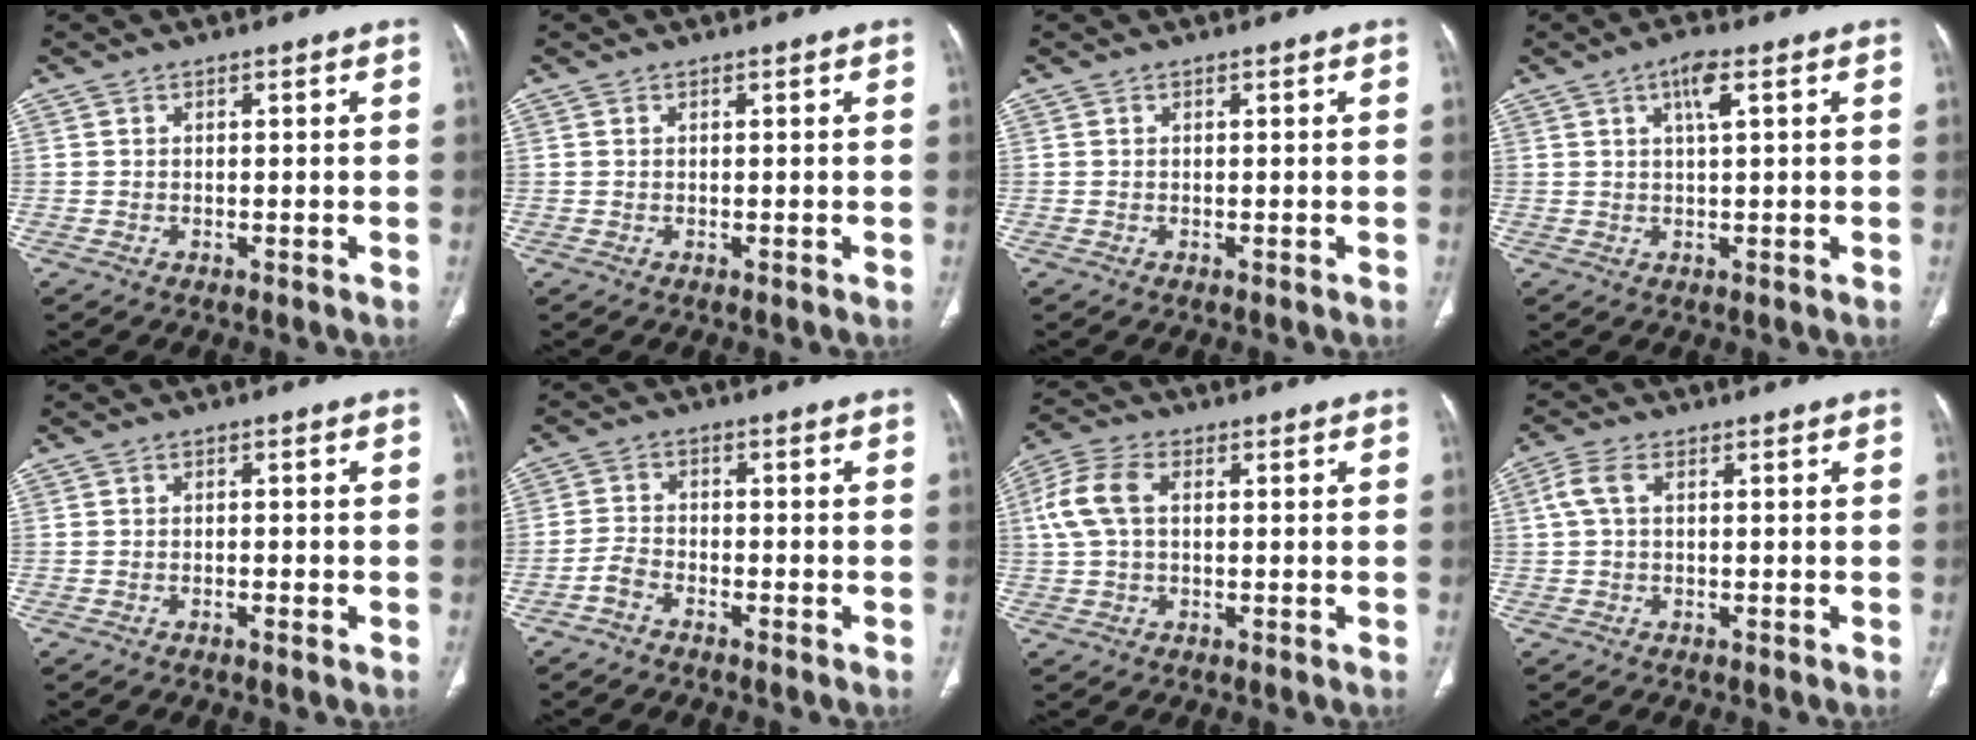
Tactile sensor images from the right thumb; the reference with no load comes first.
{"total": 0.0}
{"total": 0.0}
{"total": 4.2, "force": [1.7, 0.7, 3.8], "torque": [-0.069, 0.001, 0.030]}
{"total": 1.0, "force": [-0.5, 0.2, 0.9], "torque": [-0.016, 0.006, -0.007]}
{"total": 2.9, "force": [-2.3, 1.3, 1.3], "torque": [-0.029, 0.019, -0.045]}
{"total": 7.4, "force": [1.1, 4.5, 5.8], "torque": [-0.139, 0.023, 0.022]}
{"total": 3.4, "force": [0.7, 1.7, 2.9], "torque": [-0.080, 0.012, 0.012]}